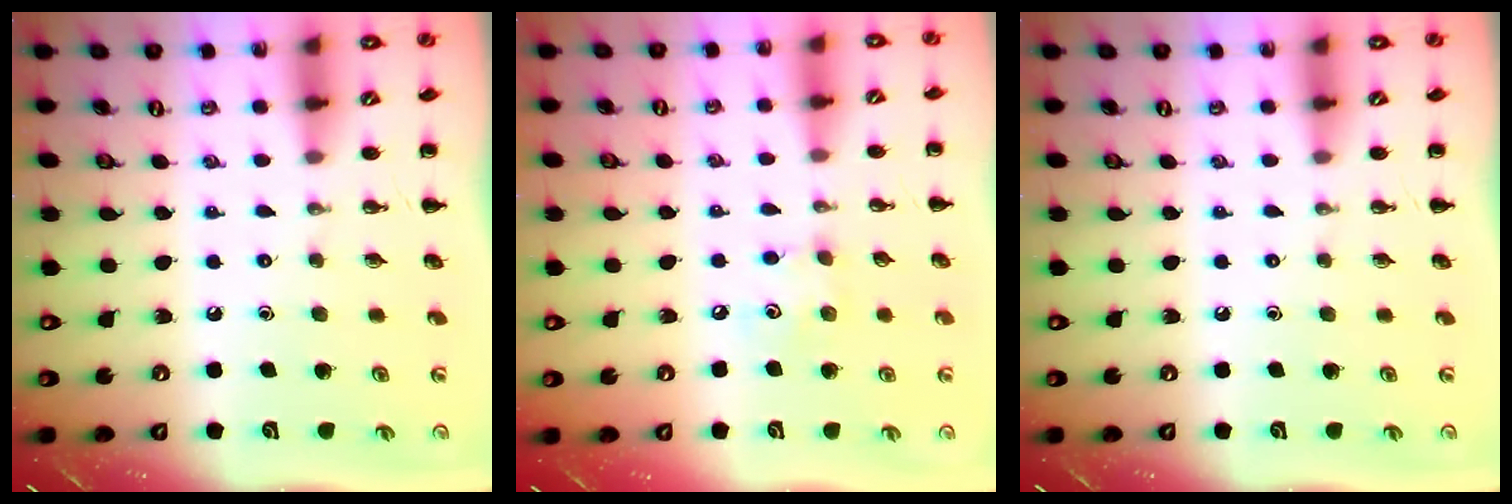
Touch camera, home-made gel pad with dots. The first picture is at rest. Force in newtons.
{"total": 3.8, "press": 3.7, "slide": 0.9}
{"total": 0.0}